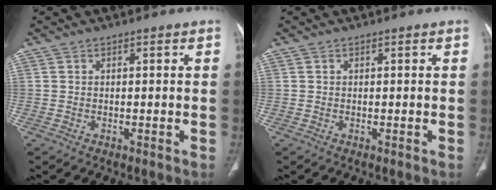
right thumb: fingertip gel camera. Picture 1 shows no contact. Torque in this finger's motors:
{"motor_torque": [0.21, 0.09, 0.25, -0.11, -0.07]}